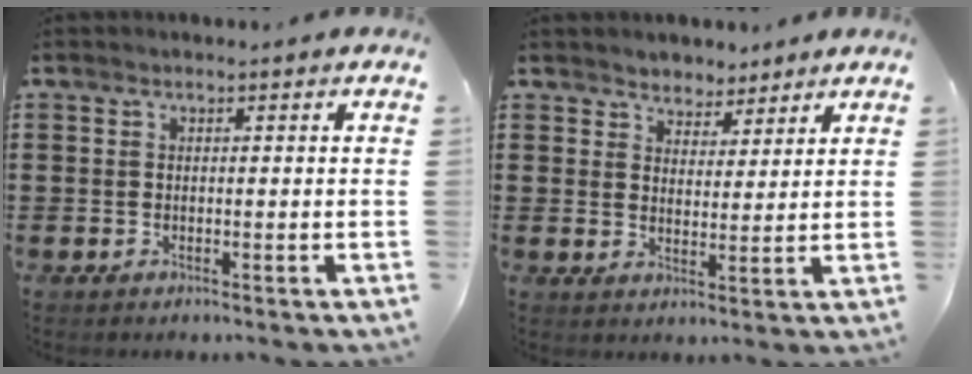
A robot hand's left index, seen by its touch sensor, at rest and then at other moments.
{"total": 3.9, "force": [3.4, 1.7, -0.7], "torque": [-0.005, -0.004, 0.063]}